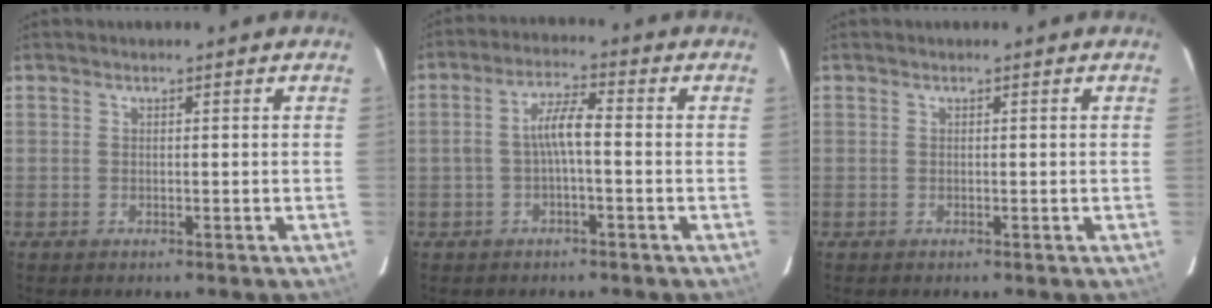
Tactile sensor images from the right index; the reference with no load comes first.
{"total": 5.1, "force": [-1.0, 1.0, 4.9], "torque": [-0.098, 0.014, -0.016]}
{"total": 0.0}